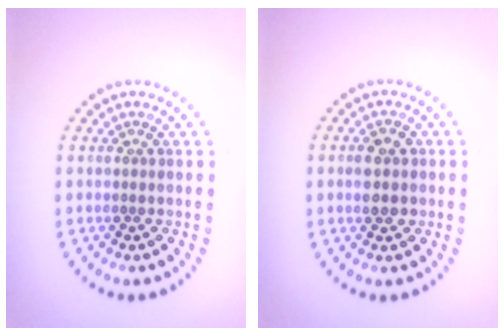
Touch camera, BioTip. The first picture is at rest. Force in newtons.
{"total": 2.9, "press": 2.9, "slide": 0.1}